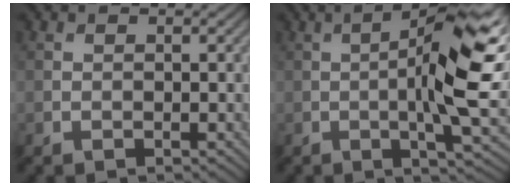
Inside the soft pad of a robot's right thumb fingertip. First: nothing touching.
{"total": 12.0, "force": [0.0, 2.5, 11.8], "torque": [-0.191, 0.008, 0.006]}